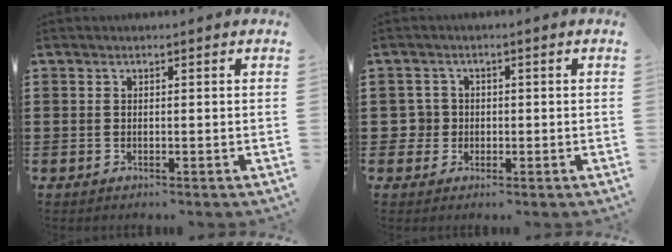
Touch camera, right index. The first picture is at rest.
{"total": 2.8, "force": [-0.4, 2.7, 0.8], "torque": [-0.036, 0.001, -0.012]}